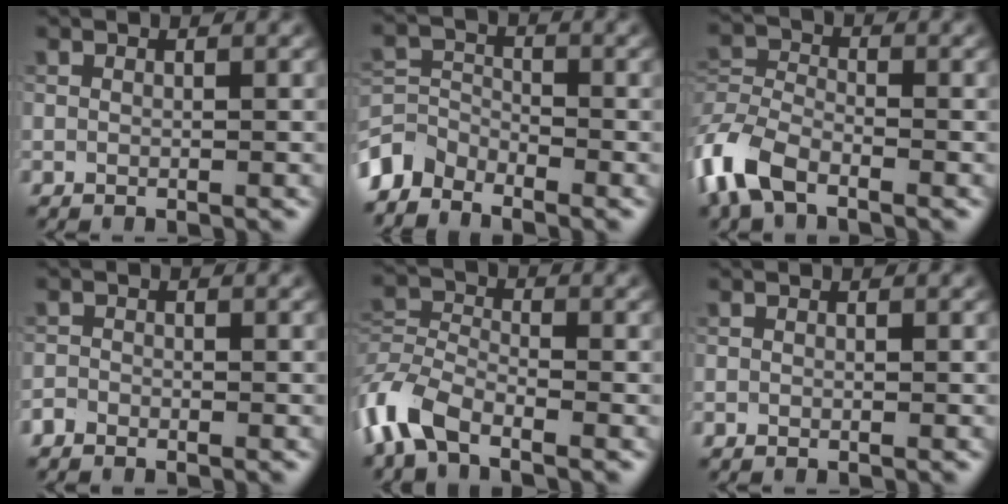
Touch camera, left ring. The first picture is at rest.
{"total": 3.8, "force": [-3.4, 1.5, 0.6], "torque": [-0.010, 0.000, -0.081]}
{"total": 5.8, "force": [-4.0, 2.7, 3.3], "torque": [-0.076, -0.004, -0.094]}
{"total": 1.0, "force": [-0.9, 0.4, 0.1], "torque": [-0.001, 0.002, -0.021]}
{"total": 5.6, "force": [-4.0, 2.3, 3.2], "torque": [-0.073, -0.003, -0.094]}
{"total": 0.0}